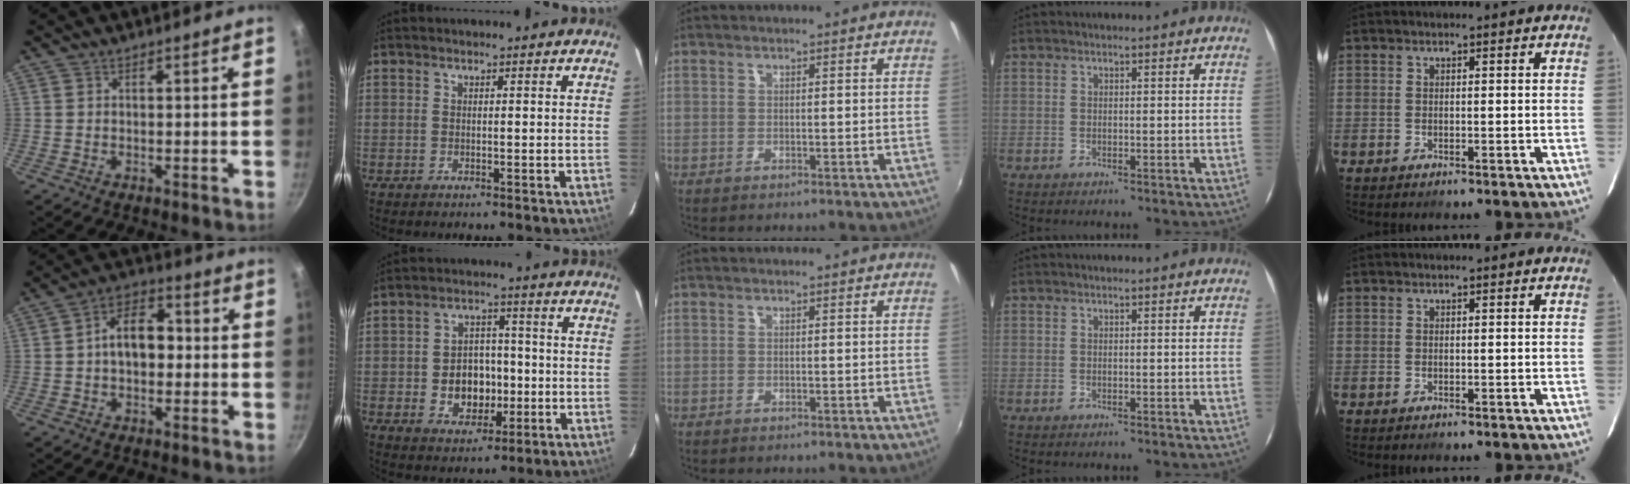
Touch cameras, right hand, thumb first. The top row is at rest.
{"thumb": {"total": 8.6, "force": [0.0, 5.8, 6.4], "torque": [-0.067, 0.028, -0.011]}, "index": {"total": 9.0, "force": [-1.7, 7.1, 5.3], "torque": [-0.113, 0.015, -0.012]}}